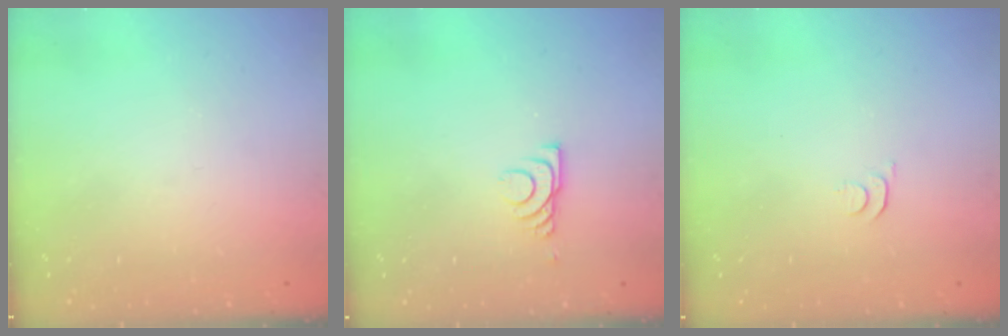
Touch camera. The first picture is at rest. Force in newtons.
{"total": 5.9, "press": 5.9, "slide": 0.9}
{"total": 3.5, "press": 3.5, "slide": 0.5}